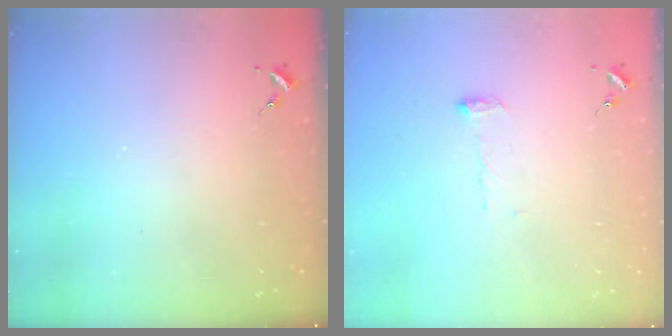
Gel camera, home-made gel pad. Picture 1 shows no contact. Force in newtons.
{"total": 5.0, "press": 5.0, "slide": 0.5}